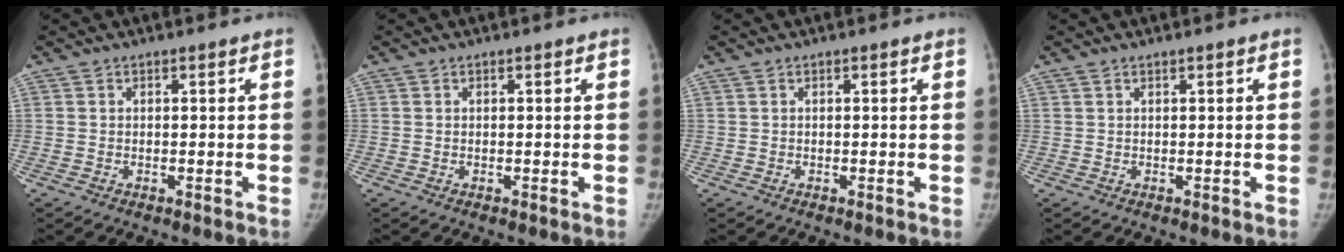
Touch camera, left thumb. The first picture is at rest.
{"total": 0.0}
{"total": 0.0}
{"total": 0.0}